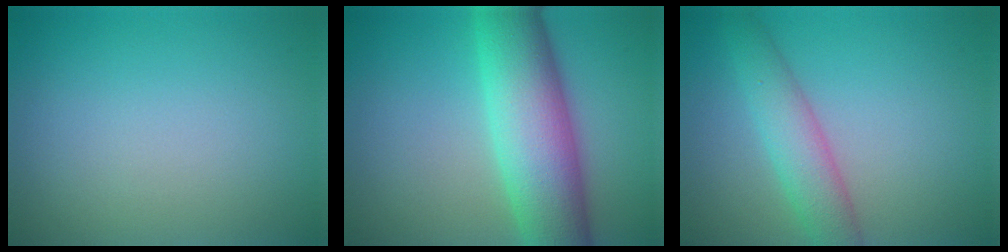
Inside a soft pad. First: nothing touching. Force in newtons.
{"total": 9.8, "press": 9.8, "slide": 0.2}
{"total": 4.2, "press": 4.2, "slide": 0.2}